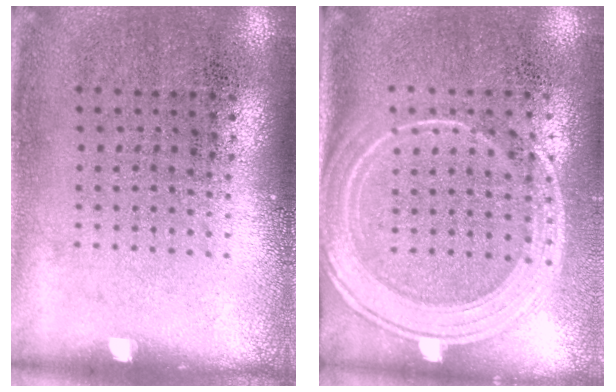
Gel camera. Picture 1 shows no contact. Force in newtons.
{"total": 2.1, "press": 1.8, "slide": 1.1}